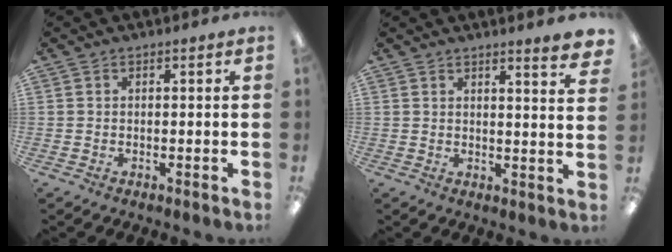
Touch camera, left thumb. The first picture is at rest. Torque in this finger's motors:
{"motor_torque": [-0.06, -0.10, 0.12, 0.19, 0.11]}